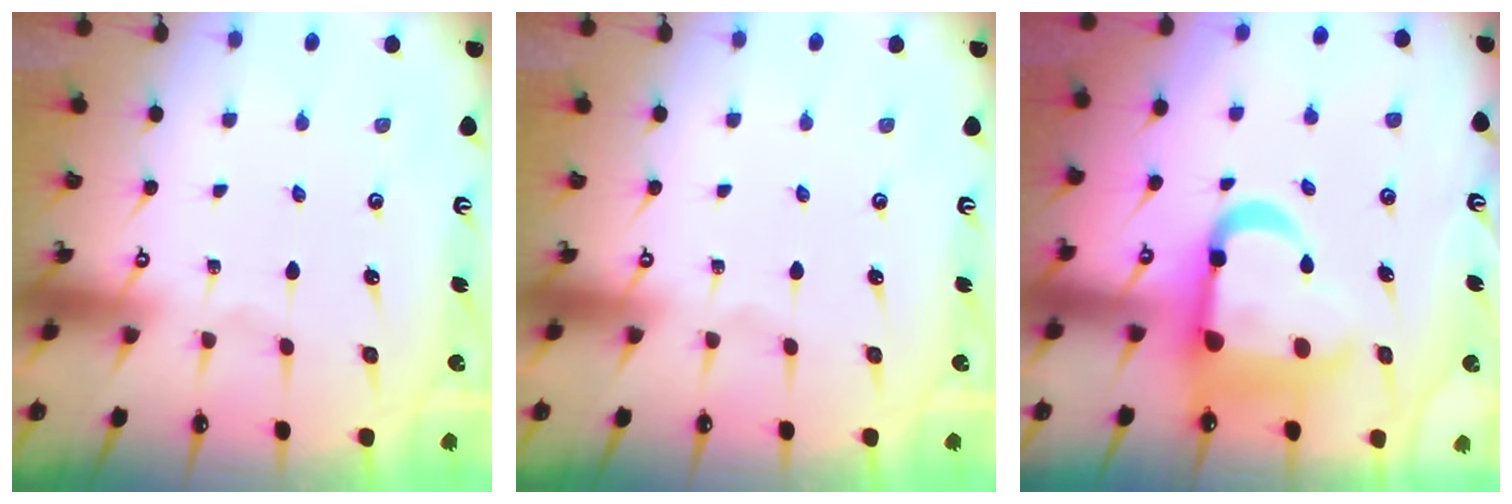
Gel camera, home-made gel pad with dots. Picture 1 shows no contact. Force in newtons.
{"total": 0.0}
{"total": 15.1, "press": 14.9, "slide": 2.5}